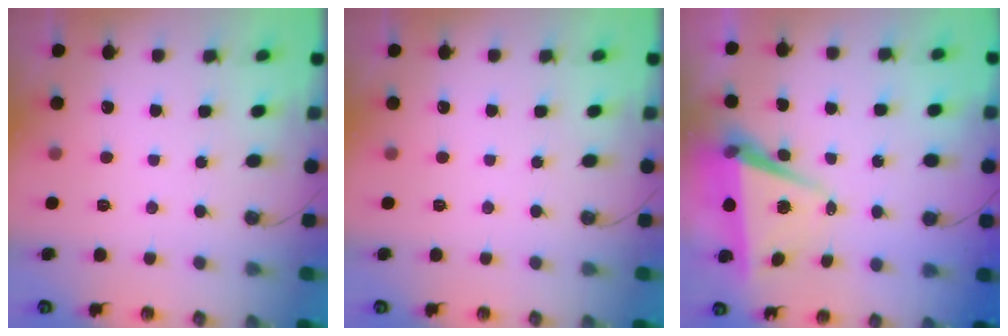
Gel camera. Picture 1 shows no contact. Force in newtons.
{"total": 0.0}
{"total": 7.2, "press": 5.6, "slide": 4.5}